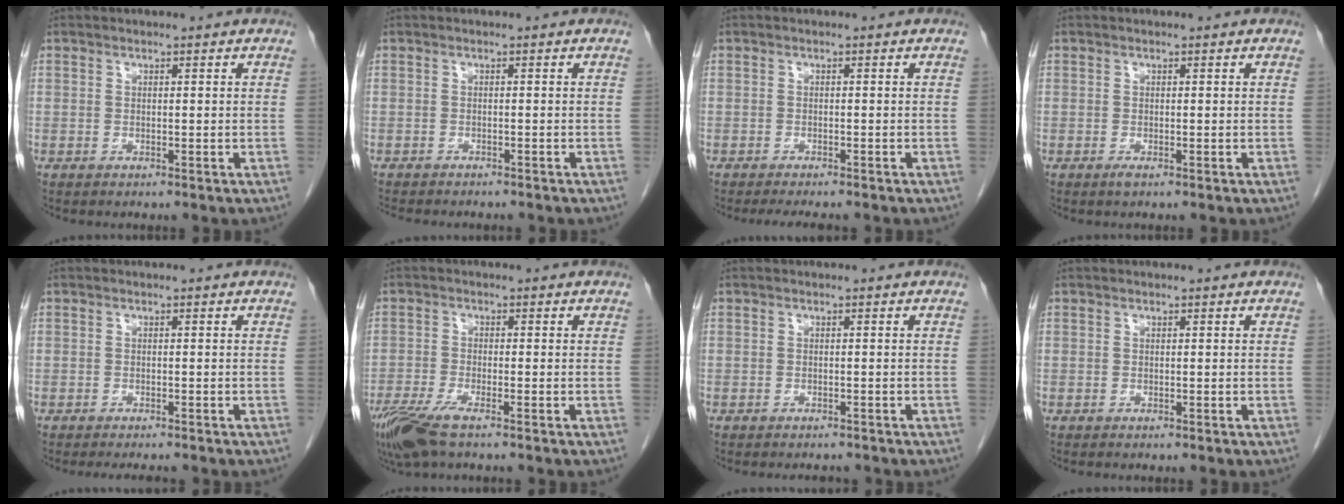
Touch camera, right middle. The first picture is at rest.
{"total": 7.5, "force": [-6.5, 1.8, 3.2], "torque": [-0.040, -0.004, -0.084]}
{"total": 4.6, "force": [-4.0, 0.8, 2.1], "torque": [-0.022, -0.007, -0.054]}
{"total": 0.7, "force": [-0.4, 0.1, 0.5], "torque": [-0.010, -0.002, -0.006]}
{"total": 3.6, "force": [-3.2, 0.6, 1.5], "torque": [-0.011, -0.005, -0.041]}
{"total": 6.8, "force": [-4.7, 1.1, 4.8], "torque": [-0.095, -0.017, -0.088]}
{"total": 2.7, "force": [-2.4, 0.9, 0.7], "torque": [-0.008, -0.003, -0.028]}
{"total": 0.0}